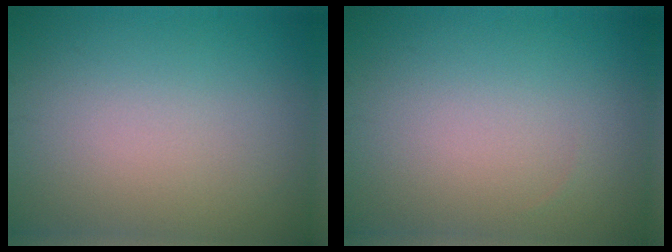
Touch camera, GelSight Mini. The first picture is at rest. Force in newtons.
{"total": 0.0}